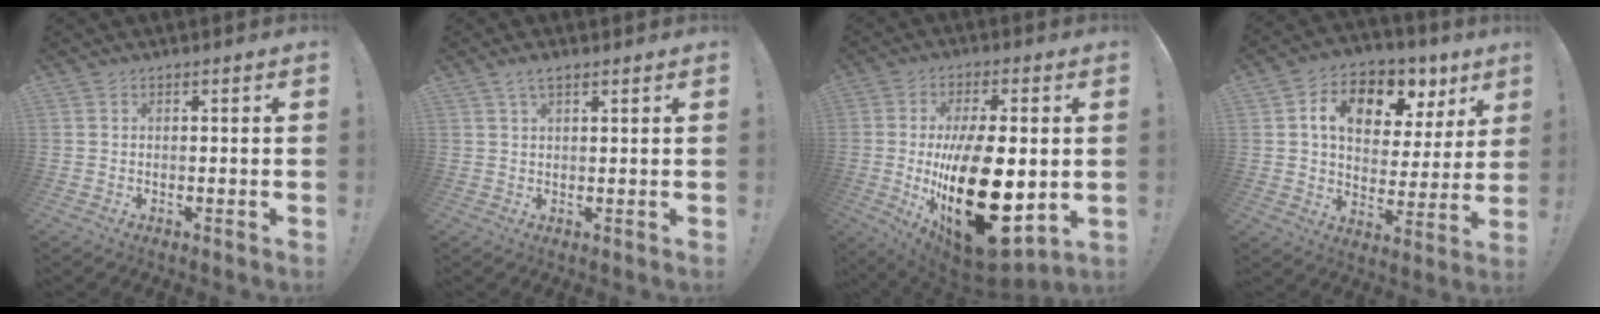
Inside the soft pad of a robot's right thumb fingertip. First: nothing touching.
{"total": 3.0, "force": [2.0, 0.9, 2.0], "torque": [-0.037, -0.007, 0.035]}
{"total": 29.9, "force": [-3.1, 14.0, 26.2], "torque": [-0.451, -0.009, -0.026]}
{"total": 13.6, "force": [6.9, 8.3, 8.3], "torque": [-0.130, -0.034, 0.121]}